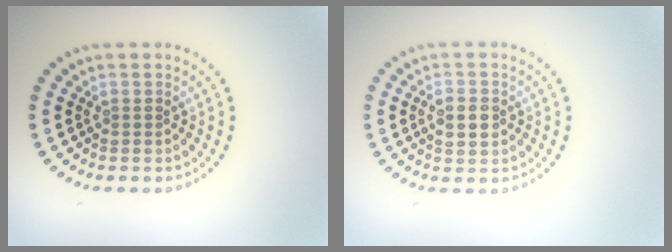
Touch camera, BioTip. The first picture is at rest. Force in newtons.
{"total": 2.7, "press": 2.7, "slide": 0.1}